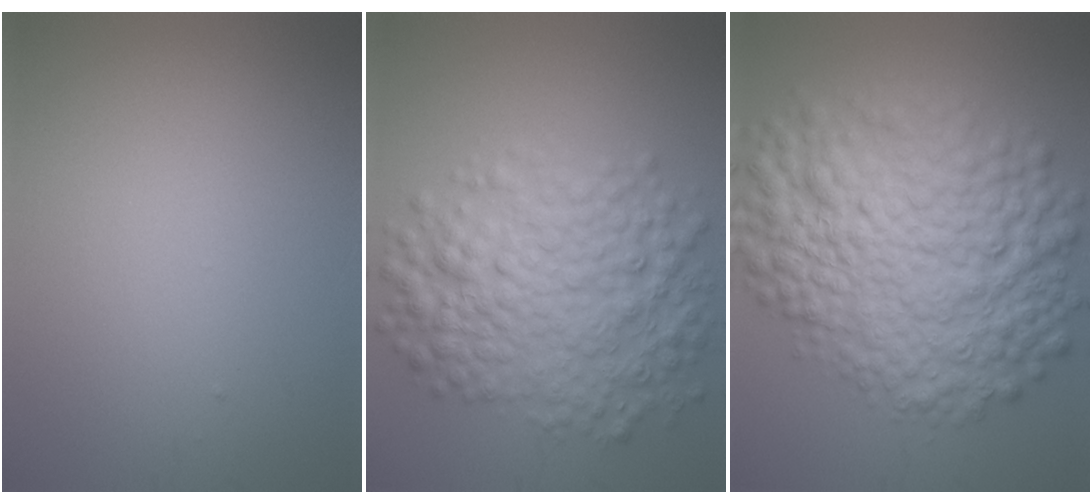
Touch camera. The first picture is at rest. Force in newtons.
{"total": 8.0, "press": 8.0, "slide": 0.1}
{"total": 12.1, "press": 12.1, "slide": 0.1}